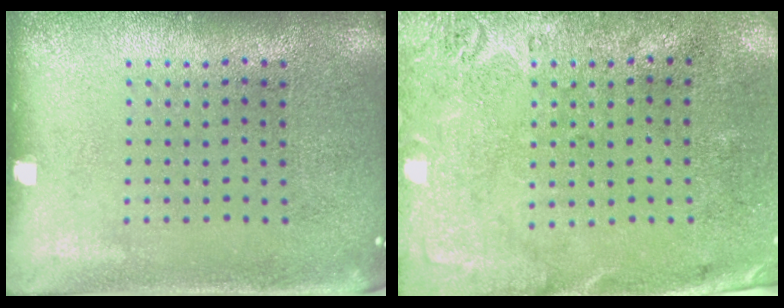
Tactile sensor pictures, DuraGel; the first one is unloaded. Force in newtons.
{"total": 2.9, "press": 2.2, "slide": 1.8}